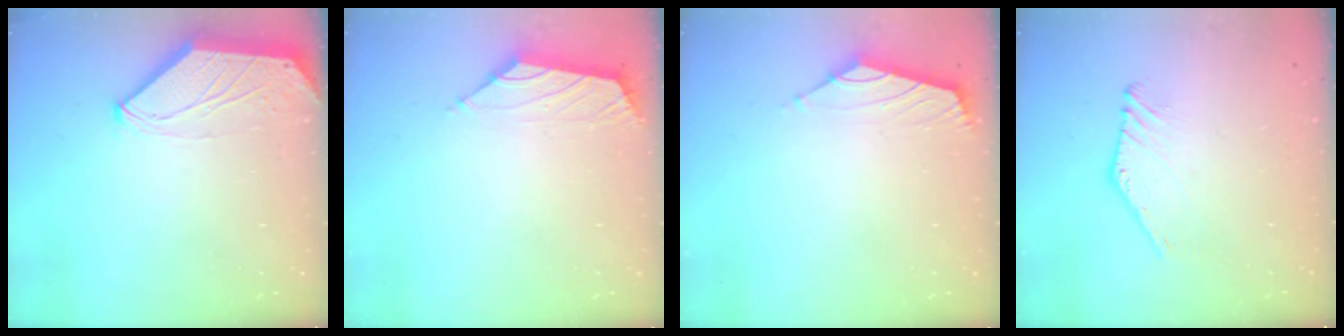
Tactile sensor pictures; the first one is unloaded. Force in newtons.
{"total": 1.6, "press": 1.5, "slide": 0.6}
{"total": 1.8, "press": 1.6, "slide": 0.7}
{"total": 2.2, "press": 2.2, "slide": 0.1}